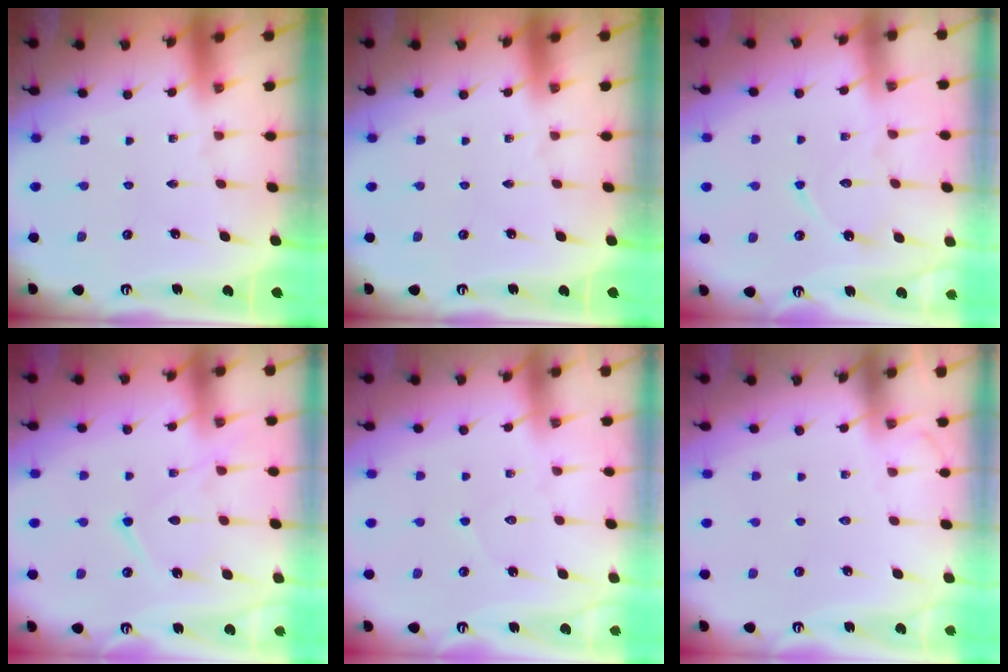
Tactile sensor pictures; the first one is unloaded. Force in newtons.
{"total": 0.0}
{"total": 9.6, "press": 9.6, "slide": 0.6}
{"total": 12.6, "press": 12.6, "slide": 1.2}
{"total": 5.1, "press": 5.0, "slide": 0.4}
{"total": 3.9, "press": 3.8, "slide": 0.5}